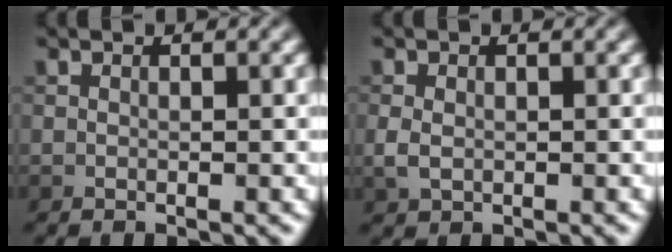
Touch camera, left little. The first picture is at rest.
{"total": 1.6, "force": [-0.2, 1.2, 1.0], "torque": [-0.028, -0.004, -0.001]}